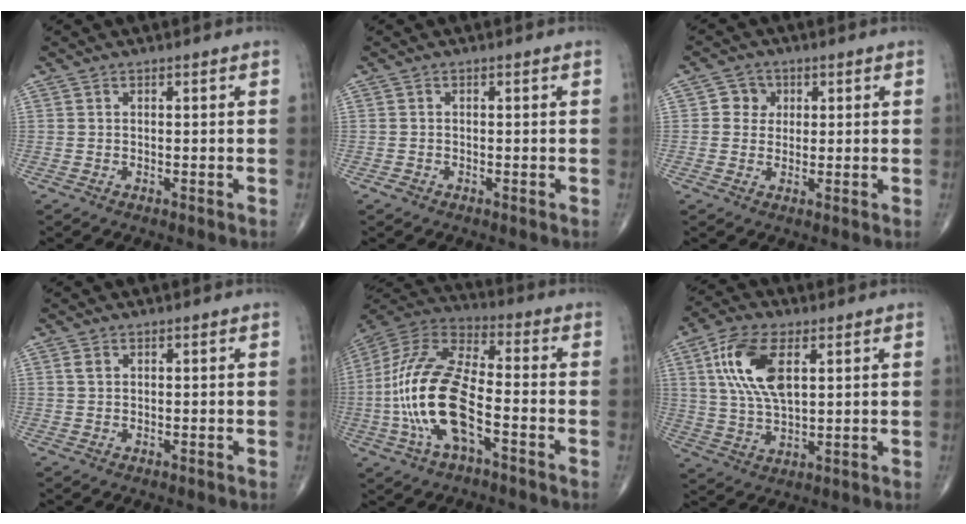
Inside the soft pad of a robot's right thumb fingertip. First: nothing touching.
{"total": 0.6, "force": [-0.4, 0.5, 0.1], "torque": [0.002, 0.002, -0.009]}
{"total": 3.6, "force": [0.8, 3.4, 0.9], "torque": [0.011, 0.004, 0.005]}
{"total": 1.2, "force": [0.5, 0.8, 0.7], "torque": [-0.015, 0.003, 0.011]}
{"total": 18.8, "force": [-4.7, 7.7, 16.5], "torque": [-0.351, 0.035, -0.088]}
{"total": 12.8, "force": [4.1, 6.1, 10.5], "torque": [-0.210, -0.004, 0.080]}